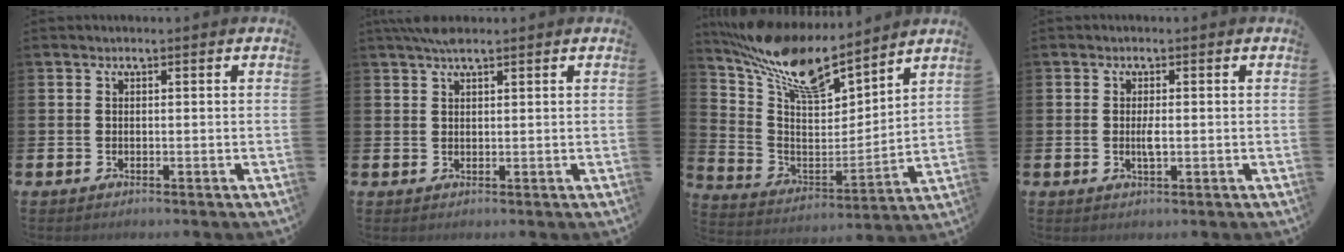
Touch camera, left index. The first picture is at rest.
{"total": 3.0, "force": [2.5, 0.8, 1.5], "torque": [-0.027, -0.003, 0.043]}
{"total": 13.5, "force": [11.5, 3.7, 6.1], "torque": [-0.154, -0.063, 0.204]}
{"total": 1.7, "force": [-0.1, 0.4, 1.6], "torque": [-0.035, 0.001, -0.002]}